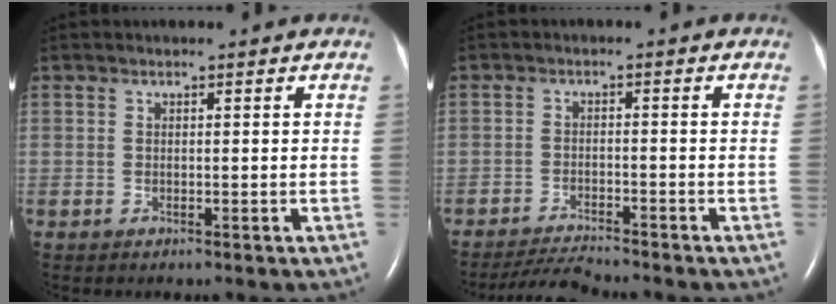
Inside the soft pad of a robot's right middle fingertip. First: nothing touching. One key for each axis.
{"total": 4.9, "fx": -4.8, "fy": -0.8, "fz": 0.8, "tx": -0.017, "ty": -0.021, "tz": -0.085}